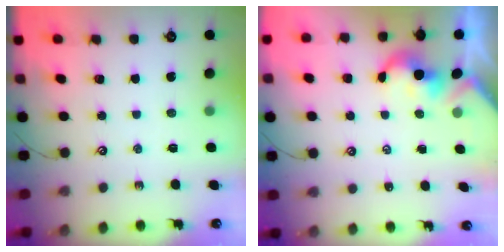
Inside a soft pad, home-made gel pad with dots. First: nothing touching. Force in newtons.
{"total": 2.0, "press": 2.0, "slide": 0.4}